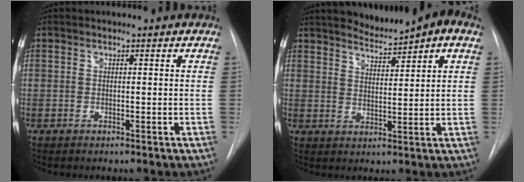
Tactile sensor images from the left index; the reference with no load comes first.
{"total": 7.3, "force": [6.0, 0.9, 4.0], "torque": [-0.061, 0.012, 0.091]}